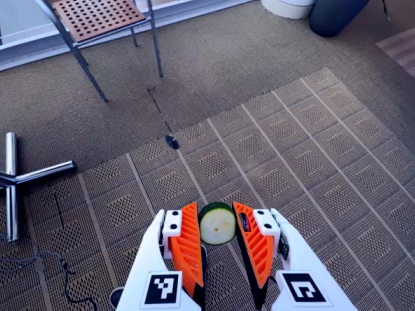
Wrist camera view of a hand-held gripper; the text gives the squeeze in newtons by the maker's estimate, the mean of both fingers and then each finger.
{"total": 7.2, "left": 6.8, "right": 7.6}